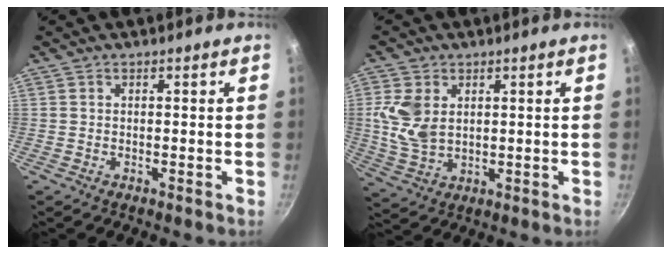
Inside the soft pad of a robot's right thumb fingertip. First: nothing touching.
{"total": 8.6, "force": [1.9, 6.0, 5.9], "torque": [-0.116, -0.013, 0.044]}